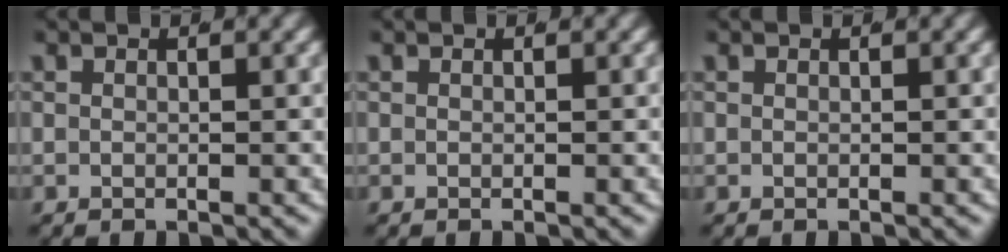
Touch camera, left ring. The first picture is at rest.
{"total": 0.0}
{"total": 0.0}